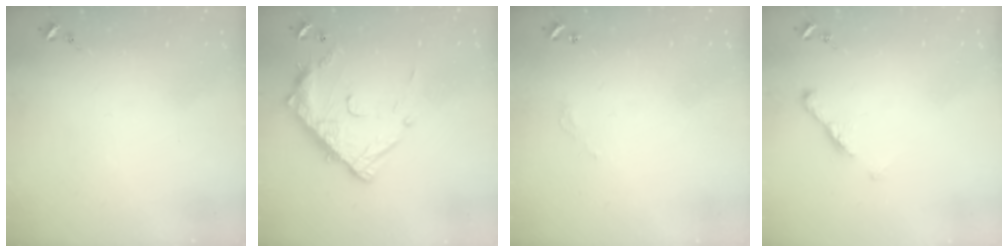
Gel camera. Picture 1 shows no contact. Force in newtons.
{"total": 15.4, "press": 15.4, "slide": 1.4}
{"total": 2.7, "press": 2.7, "slide": 0.2}
{"total": 6.8, "press": 6.7, "slide": 0.6}